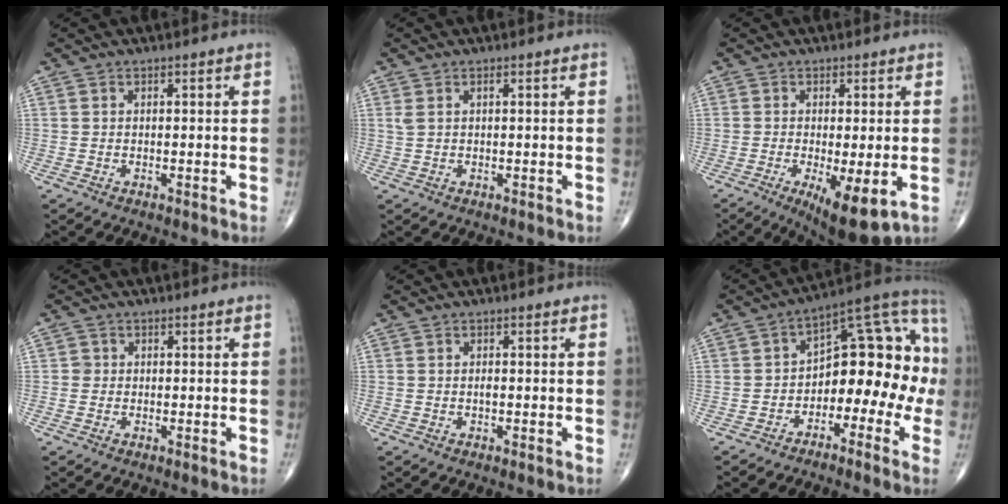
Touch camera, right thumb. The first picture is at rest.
{"total": 1.6, "force": [0.6, 0.5, 1.3], "torque": [-0.036, 0.014, 0.020]}
{"total": 9.5, "force": [-2.8, 2.8, 8.6], "torque": [-0.138, -0.023, -0.039]}
{"total": 1.1, "force": [0.0, 1.1, 0.2], "torque": [0.005, 0.003, -0.001]}
{"total": 0.6, "force": [-0.1, 0.3, 0.5], "torque": [-0.010, -0.001, -0.003]}
{"total": 16.9, "force": [-3.7, 9.8, 13.3], "torque": [-0.128, 0.085, -0.061]}